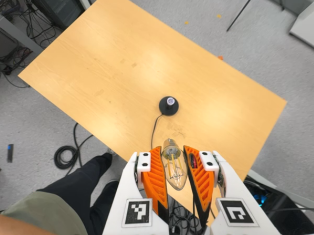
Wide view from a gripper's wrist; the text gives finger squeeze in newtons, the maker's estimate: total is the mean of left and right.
{"total": 19.2, "left": 21.2, "right": 17.2}